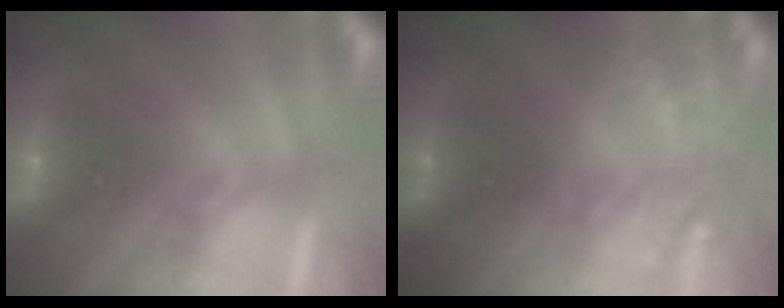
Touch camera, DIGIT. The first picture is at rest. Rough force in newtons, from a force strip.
{"total": 1.9}